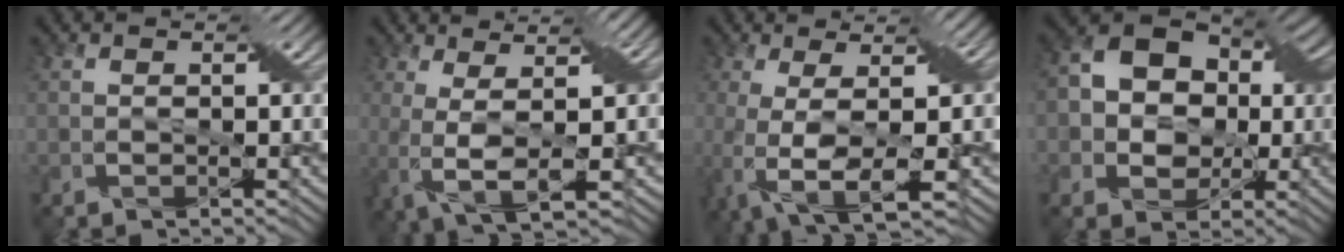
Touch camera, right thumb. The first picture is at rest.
{"total": 7.1, "force": [-0.1, 1.7, 6.9], "torque": [-0.134, 0.005, -0.001]}
{"total": 9.1, "force": [-2.0, 2.5, 8.5], "torque": [-0.158, -0.004, -0.030]}
{"total": 11.8, "force": [0.6, 9.5, 7.0], "torque": [-0.125, 0.020, -0.004]}